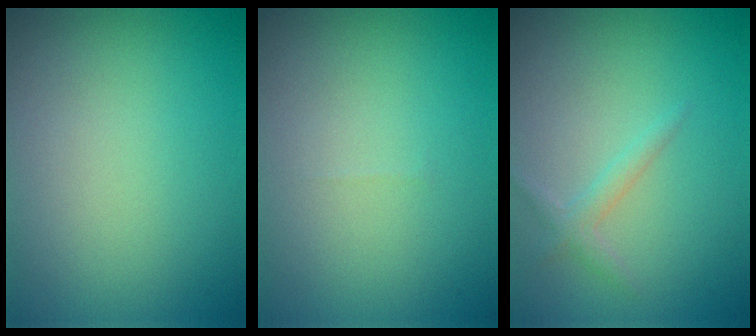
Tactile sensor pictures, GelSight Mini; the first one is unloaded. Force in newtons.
{"total": 0.0}
{"total": 1.4, "press": 1.4, "slide": 0.1}